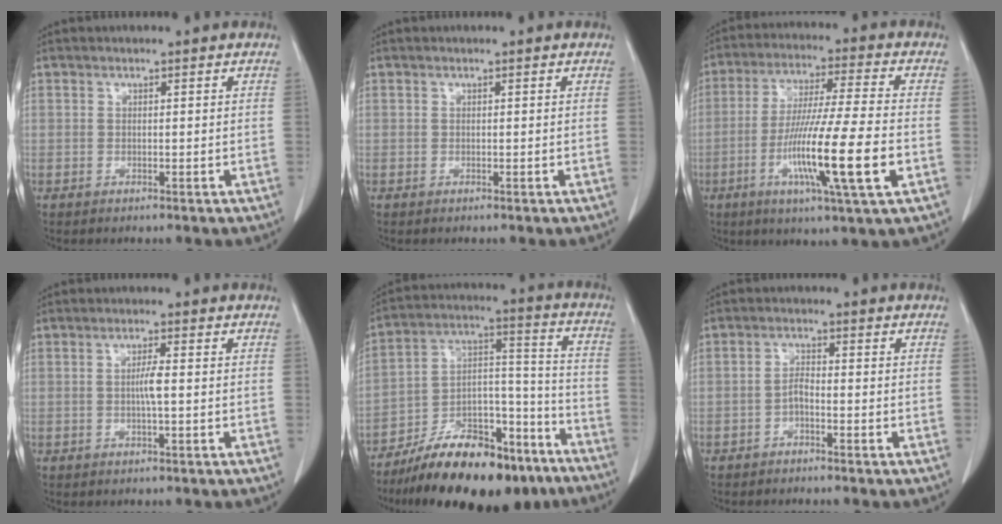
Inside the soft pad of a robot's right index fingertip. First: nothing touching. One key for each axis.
{"total": 0.0}
{"total": 15.3, "fx": -4.6, "fy": -0.3, "fz": 14.6, "tx": -0.273, "ty": -0.021, "tz": -0.085}
{"total": 2.3, "fx": -0.2, "fy": 0.0, "fz": 2.3, "tx": -0.045, "ty": -0.001, "tz": -0.003}
{"total": 21.8, "fx": -16.6, "fy": 7.4, "fz": 12.0, "tx": -0.161, "ty": 0.034, "tz": -0.272}
{"total": 1.9, "fx": -1.1, "fy": 0.5, "fz": 1.5, "tx": -0.026, "ty": 0.004, "tz": -0.023}